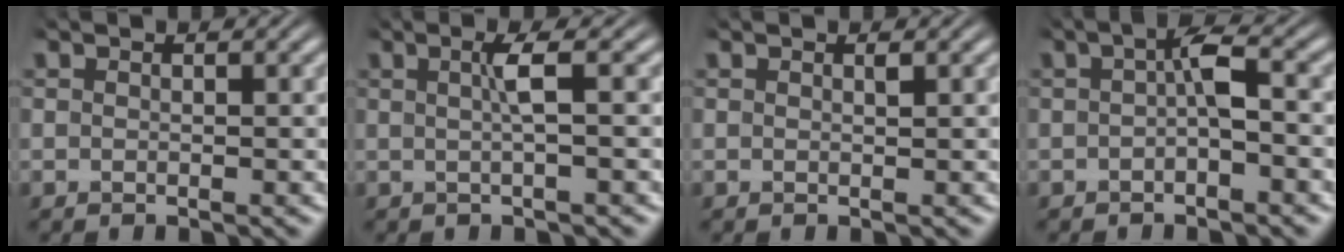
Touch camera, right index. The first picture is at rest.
{"total": 2.4, "force": [0.6, 0.1, 2.3], "torque": [-0.038, 0.008, 0.010]}
{"total": 0.5, "force": [0.4, 0.1, 0.3], "torque": [-0.006, -0.002, 0.008]}
{"total": 2.2, "force": [0.1, 0.5, 2.2], "torque": [-0.037, 0.003, 0.000]}